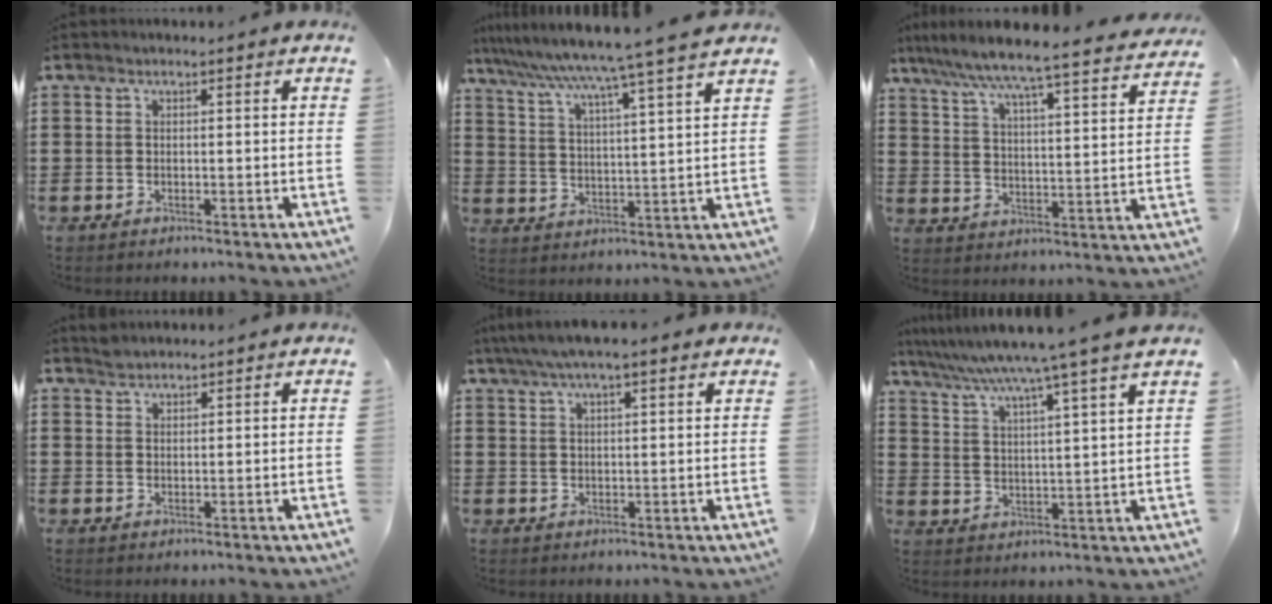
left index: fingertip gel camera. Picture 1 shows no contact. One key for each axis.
{"total": 6.4, "fx": 5.6, "fy": -1.4, "fz": 2.7, "tx": -0.076, "ty": -0.046, "tz": 0.086}
{"total": 5.8, "fx": 5.3, "fy": -0.8, "fz": 2.1, "tx": -0.068, "ty": -0.046, "tz": 0.082}
{"total": 1.4, "fx": 1.3, "fy": 0.3, "fz": 0.0, "tx": -0.003, "ty": 0.000, "tz": 0.026}
{"total": 4.1, "fx": 2.8, "fy": 1.3, "fz": 2.7, "tx": -0.058, "ty": 0.004, "tz": 0.049}
{"total": 6.5, "fx": 5.4, "fy": -1.7, "fz": 3.1, "tx": -0.080, "ty": -0.040, "tz": 0.086}